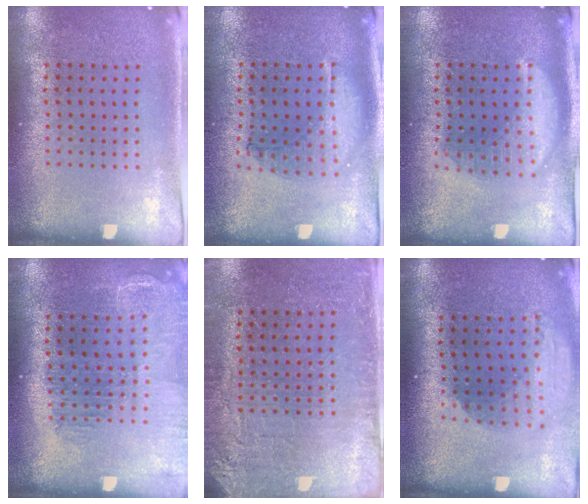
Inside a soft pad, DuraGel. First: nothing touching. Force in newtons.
{"total": 1.0, "press": 1.0, "slide": 0.1}
{"total": 3.1, "press": 3.1, "slide": 0.3}
{"total": 1.5, "press": 1.4, "slide": 0.2}
{"total": 2.8, "press": 2.7, "slide": 0.6}
{"total": 1.9, "press": 1.5, "slide": 1.2}